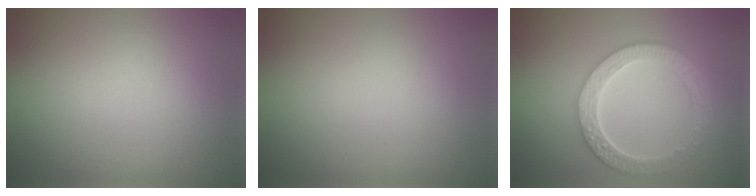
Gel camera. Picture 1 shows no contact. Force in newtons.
{"total": 0.0}
{"total": 6.0, "press": 4.5, "slide": 4.0}